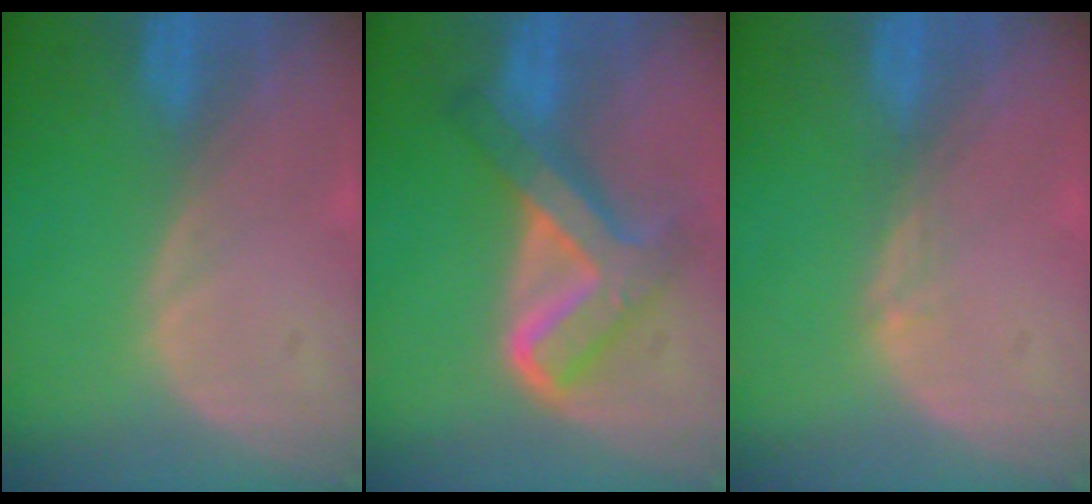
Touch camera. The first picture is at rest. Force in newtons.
{"total": 8.2, "press": 8.2, "slide": 0.7}
{"total": 1.0, "press": 0.7, "slide": 0.7}